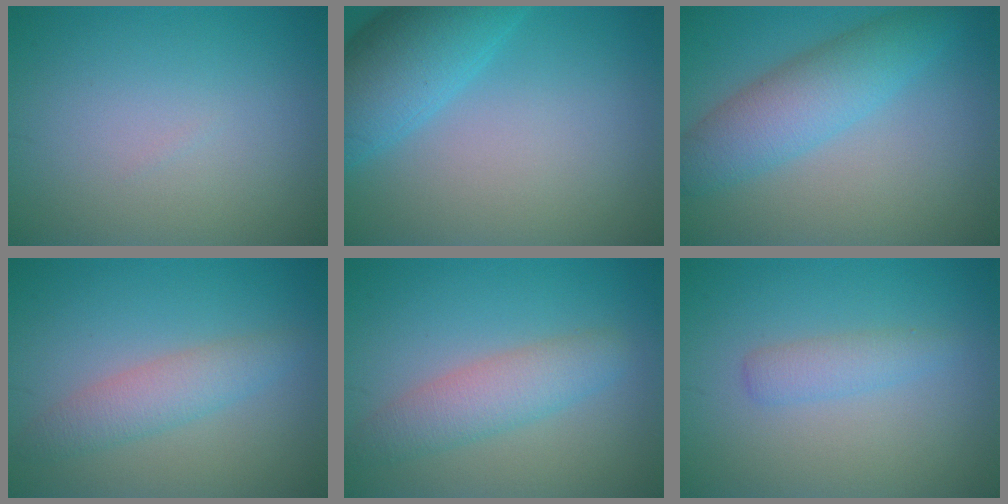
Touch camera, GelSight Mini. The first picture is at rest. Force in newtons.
{"total": 6.6, "press": 6.6, "slide": 0.2}
{"total": 5.2, "press": 5.2, "slide": 0.0}
{"total": 3.0, "press": 3.0, "slide": 0.0}
{"total": 3.8, "press": 3.8, "slide": 0.1}
{"total": 1.8, "press": 1.8, "slide": 0.1}